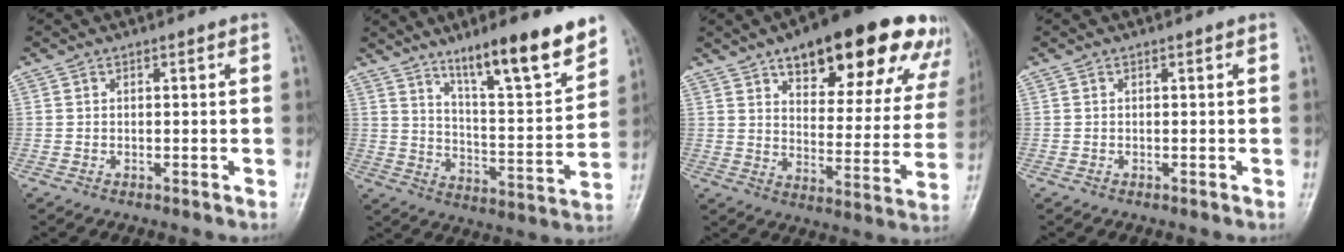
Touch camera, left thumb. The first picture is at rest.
{"total": 16.3, "force": [11.4, 2.8, 11.3], "torque": [-0.151, -0.070, 0.187]}
{"total": 27.4, "force": [16.7, 11.0, 18.8], "torque": [-0.209, -0.034, 0.226]}
{"total": 0.0}